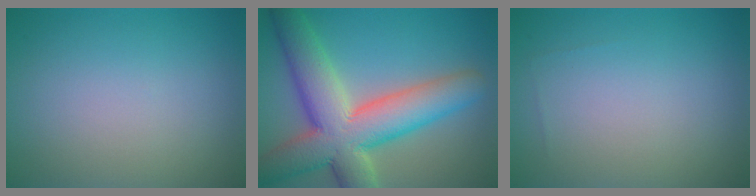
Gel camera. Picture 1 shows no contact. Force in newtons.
{"total": 11.0, "press": 11.0, "slide": 1.0}
{"total": 0.0}